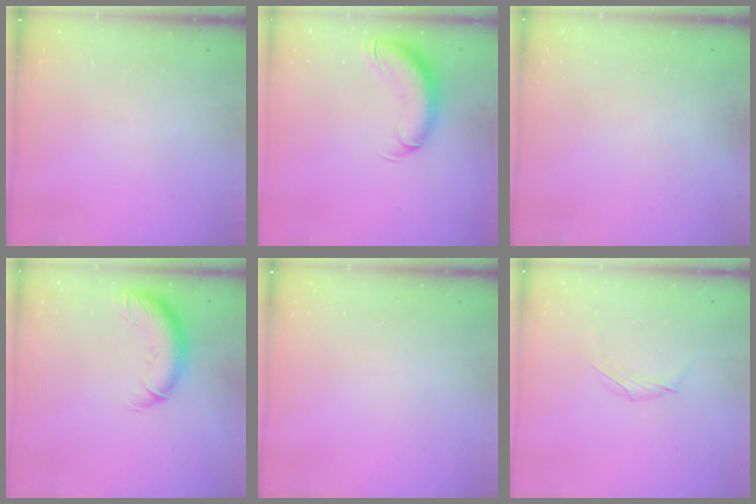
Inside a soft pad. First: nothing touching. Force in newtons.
{"total": 12.1, "press": 11.8, "slide": 2.7}
{"total": 0.6, "press": 0.6, "slide": 0.2}
{"total": 12.0, "press": 11.7, "slide": 3.0}
{"total": 0.0}
{"total": 5.2, "press": 5.1, "slide": 1.0}